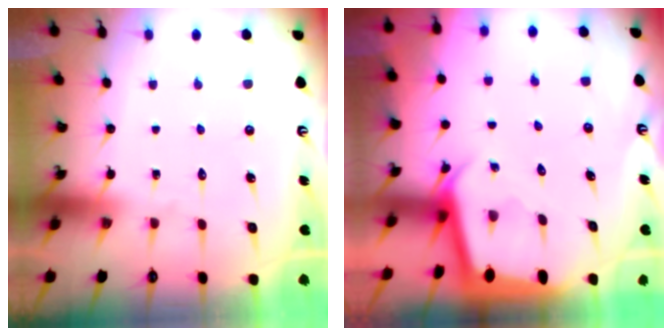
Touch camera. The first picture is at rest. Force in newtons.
{"total": 2.2, "press": 2.2, "slide": 0.1}